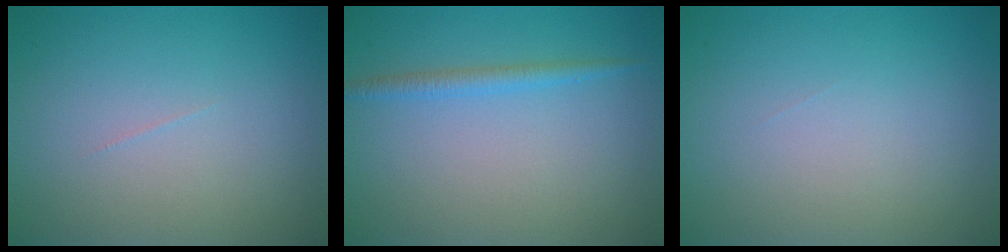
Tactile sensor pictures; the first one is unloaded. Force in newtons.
{"total": 1.5, "press": 1.5, "slide": 0.1}
{"total": 0.0}